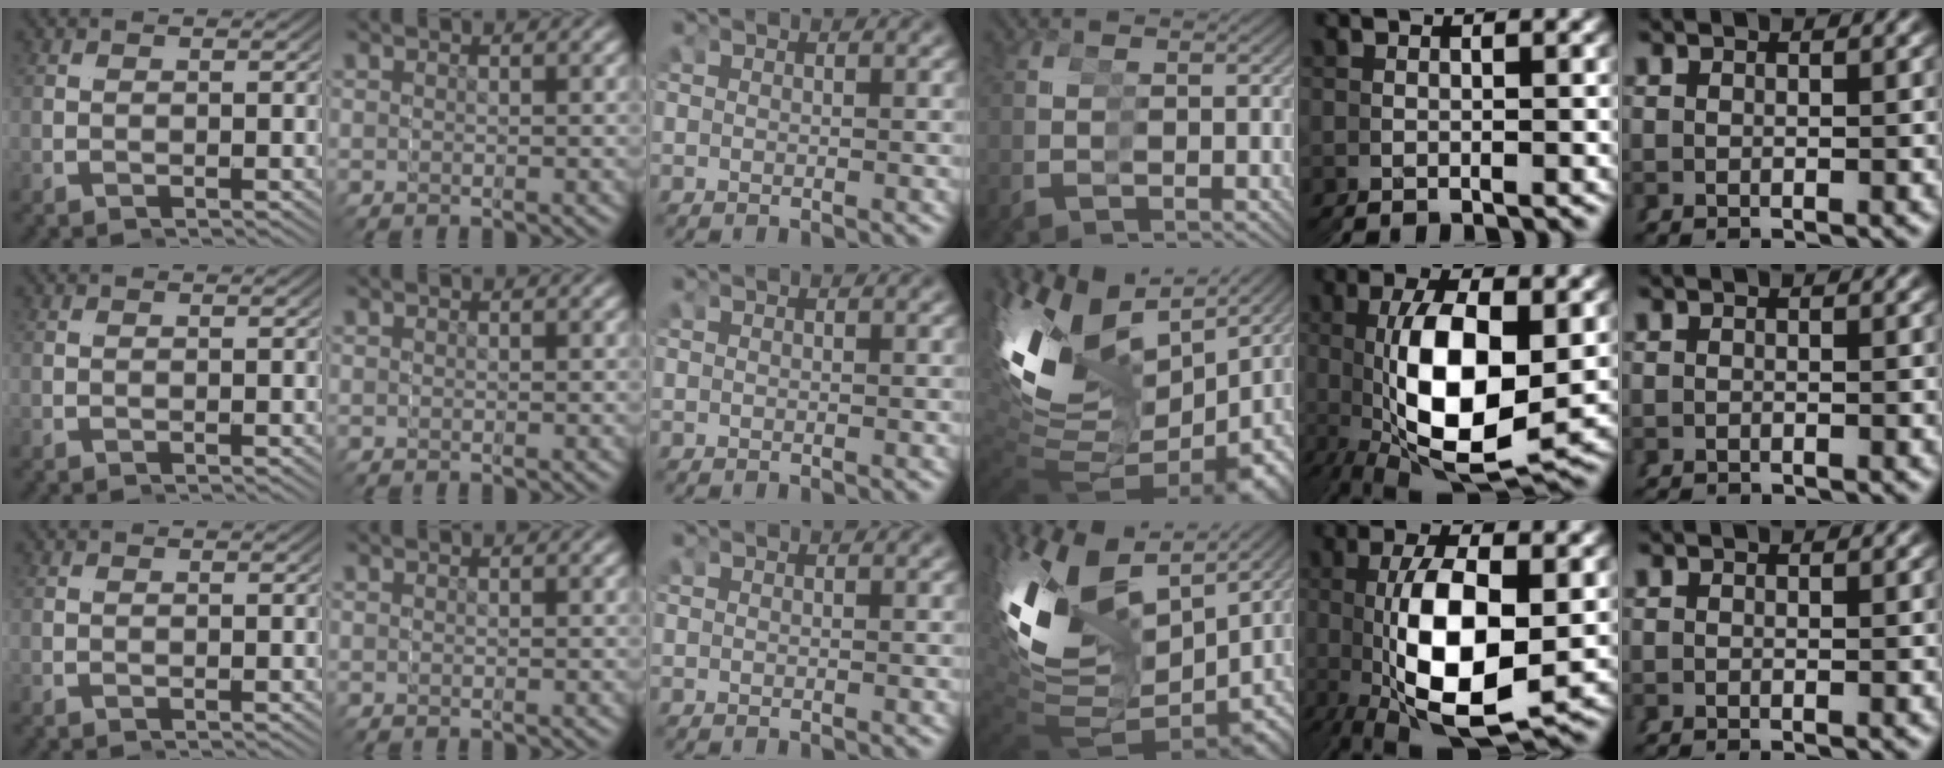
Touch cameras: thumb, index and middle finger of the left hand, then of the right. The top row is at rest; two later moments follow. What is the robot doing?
{"motion": "grasp_and_lifting", "object": "markers"}